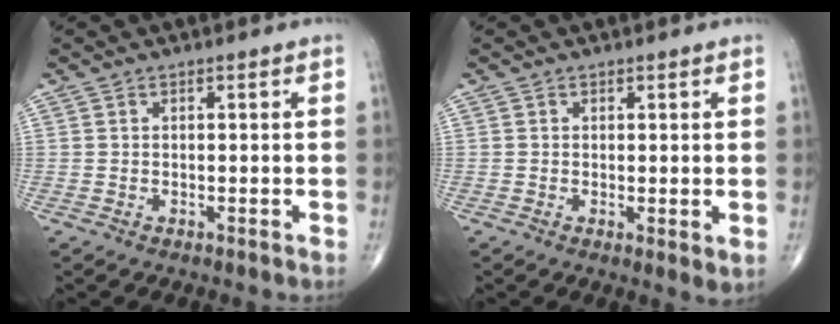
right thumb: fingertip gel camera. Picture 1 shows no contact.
{"total": 2.2, "force": [0.1, 0.8, 2.1], "torque": [-0.034, -0.010, -0.001]}